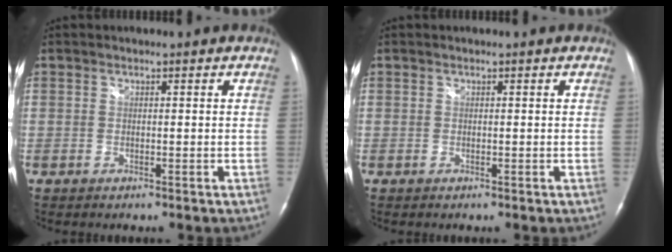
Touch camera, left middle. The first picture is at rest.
{"total": 0.0}